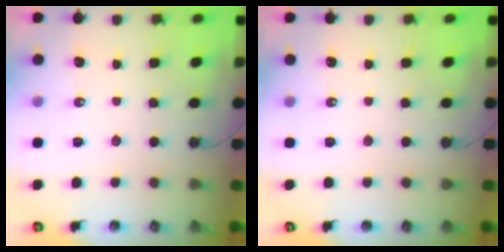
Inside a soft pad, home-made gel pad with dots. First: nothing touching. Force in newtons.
{"total": 0.0}